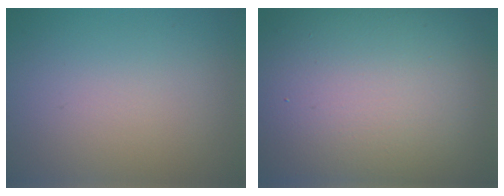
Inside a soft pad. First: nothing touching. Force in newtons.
{"total": 18.0, "press": 17.9, "slide": 1.0}